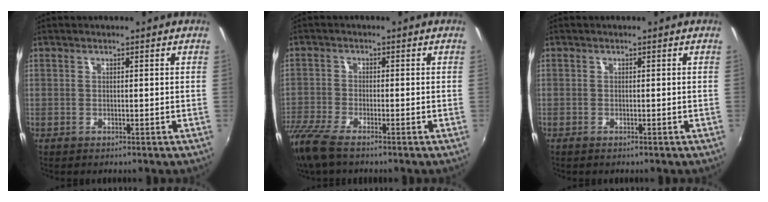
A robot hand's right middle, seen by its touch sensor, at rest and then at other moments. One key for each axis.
{"total": 8.8, "fx": -6.9, "fy": 2.0, "fz": 5.1, "tx": -0.135, "ty": -0.038, "tz": -0.135}
{"total": 0.6, "fx": -0.5, "fy": 0.2, "fz": 0.2, "tx": -0.006, "ty": -0.003, "tz": -0.010}